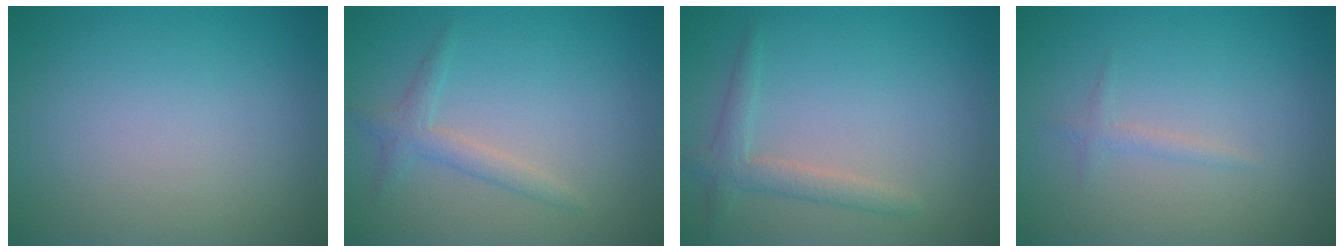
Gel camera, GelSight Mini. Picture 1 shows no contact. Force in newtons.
{"total": 1.9, "press": 1.9, "slide": 0.0}
{"total": 2.2, "press": 2.2, "slide": 0.1}
{"total": 0.9, "press": 0.9, "slide": 0.0}